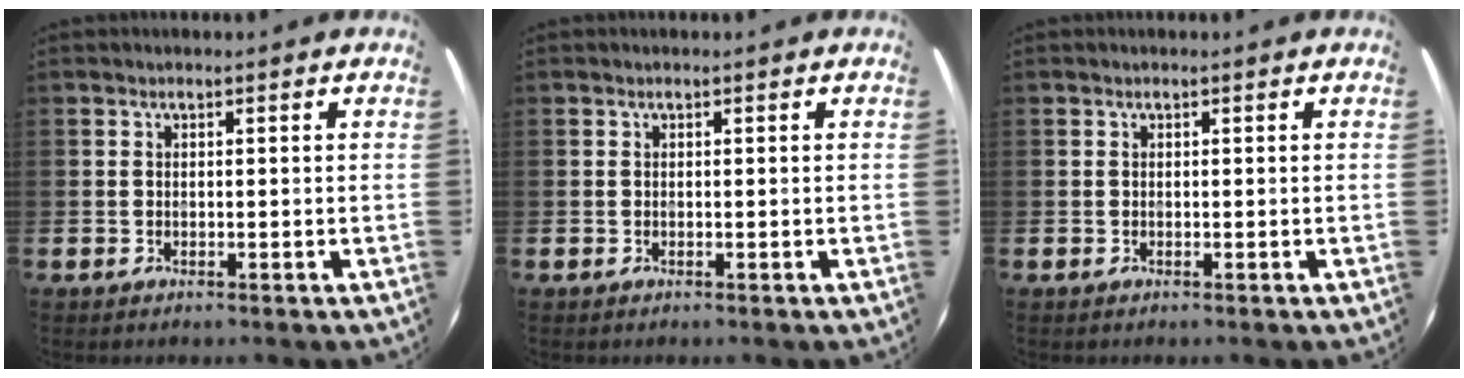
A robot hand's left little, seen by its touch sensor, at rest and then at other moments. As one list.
[{"total": 0.0}, {"total": 0.0}]